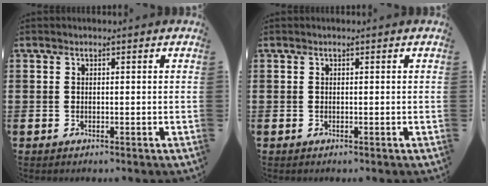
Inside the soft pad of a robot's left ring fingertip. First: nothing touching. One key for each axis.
{"total": 0.0}